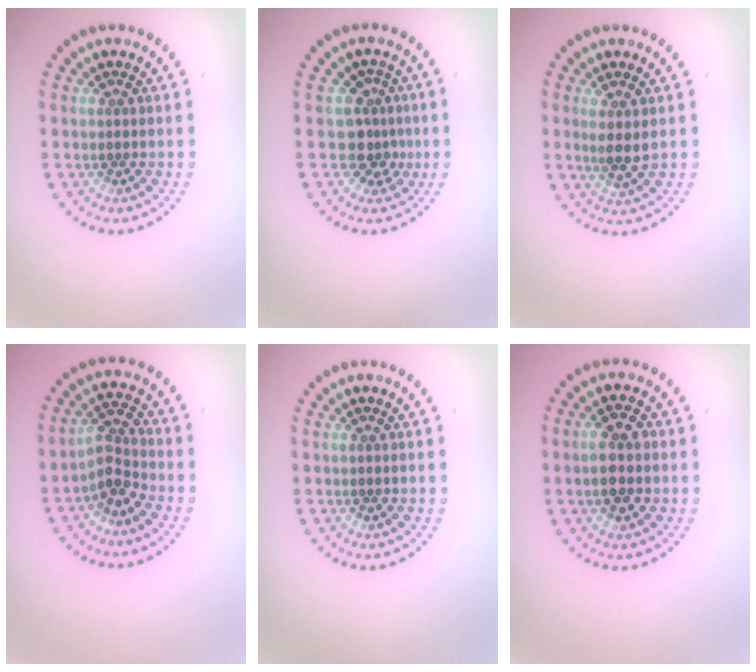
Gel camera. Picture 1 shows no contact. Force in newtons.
{"total": 2.8, "press": 2.1, "slide": 1.9}
{"total": 2.0, "press": 1.7, "slide": 1.1}
{"total": 2.6, "press": 2.0, "slide": 1.7}
{"total": 0.0}
{"total": 2.8, "press": 2.8, "slide": 0.4}